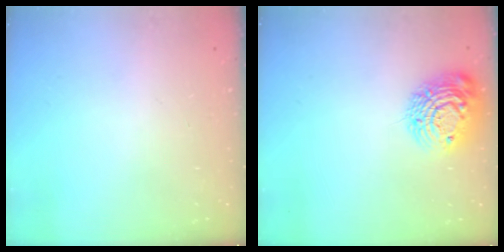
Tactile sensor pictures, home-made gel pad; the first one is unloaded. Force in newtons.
{"total": 13.4, "press": 13.4, "slide": 0.9}